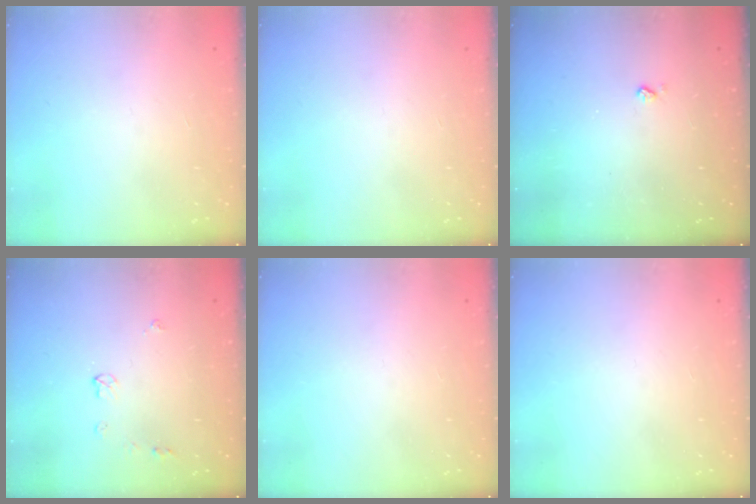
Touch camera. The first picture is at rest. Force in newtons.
{"total": 0.0}
{"total": 2.5, "press": 2.5, "slide": 0.5}
{"total": 4.5, "press": 4.5, "slide": 0.6}
{"total": 0.0}
{"total": 0.0}